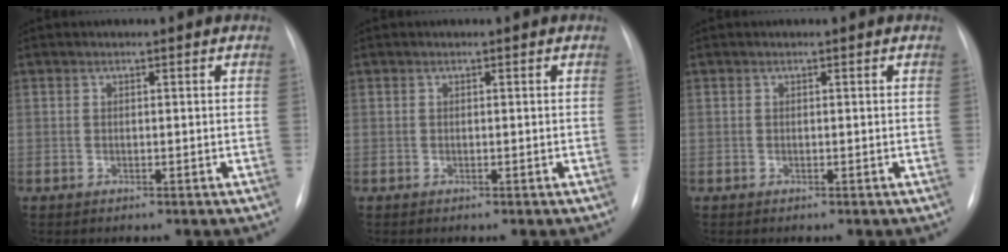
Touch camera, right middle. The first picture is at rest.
{"total": 0.0}
{"total": 0.0}